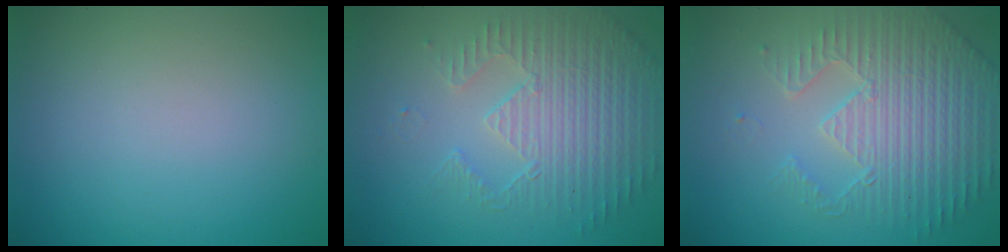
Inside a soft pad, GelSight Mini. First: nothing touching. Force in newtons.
{"total": 3.8, "press": 3.7, "slide": 1.0}
{"total": 4.9, "press": 4.5, "slide": 1.9}